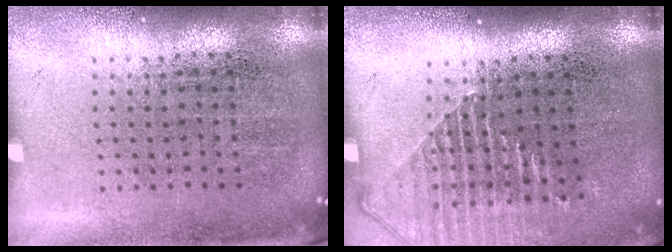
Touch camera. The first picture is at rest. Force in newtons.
{"total": 1.4, "press": 1.3, "slide": 0.5}